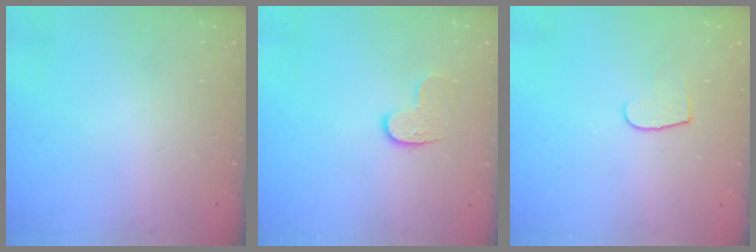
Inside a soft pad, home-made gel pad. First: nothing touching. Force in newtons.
{"total": 6.2, "press": 6.2, "slide": 0.3}
{"total": 6.0, "press": 6.0, "slide": 0.5}